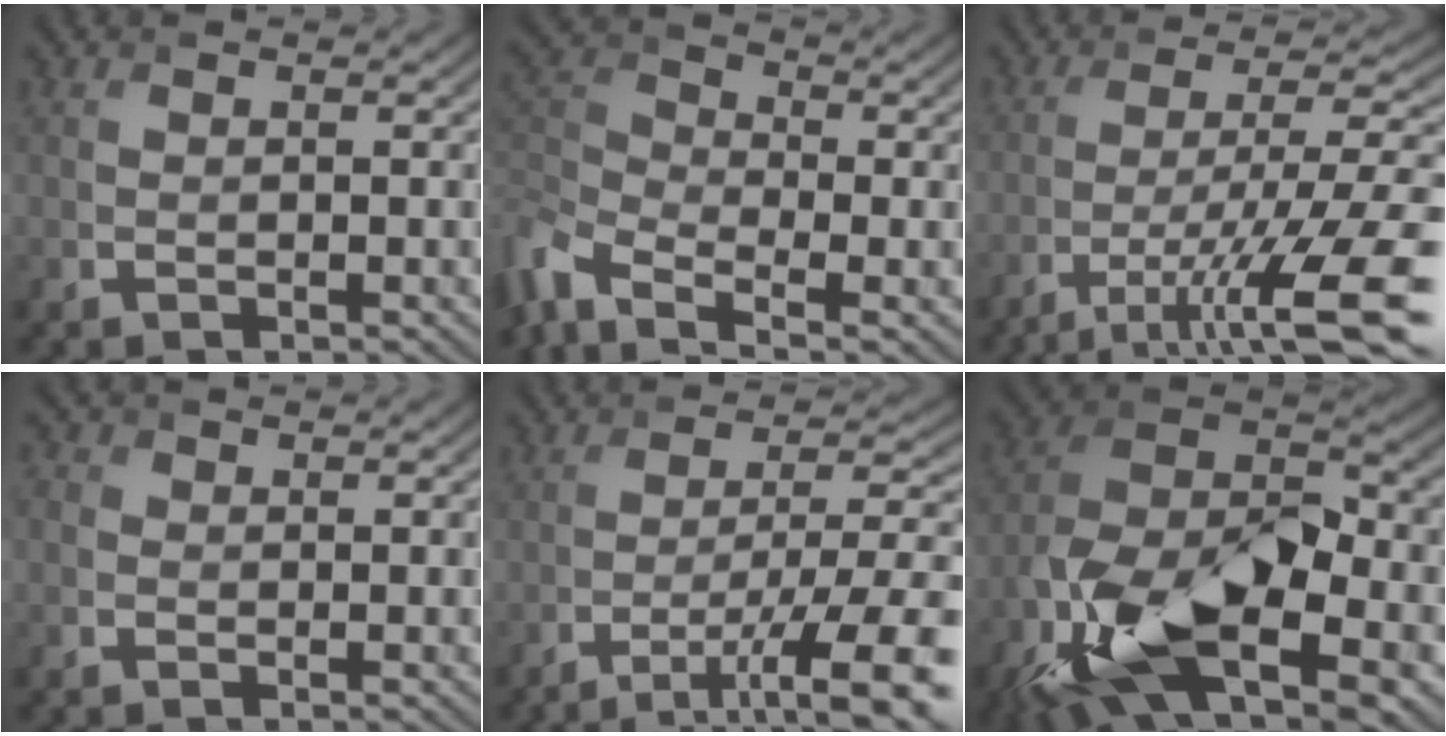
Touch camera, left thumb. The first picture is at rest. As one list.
[{"total": 7.7, "force": [-4.1, 3.8, 5.2], "torque": [-0.132, -0.009, -0.096]}, {"total": 13.2, "force": [-7.7, 2.5, 10.4], "torque": [-0.178, -0.002, -0.129]}, {"total": 1.9, "force": [0.1, 1.7, 0.8], "torque": [-0.022, 0.000, 0.000]}, {"total": 11.9, "force": [-6.9, 2.5, 9.3], "torque": [-0.150, 0.003, -0.104]}, {"total": 15.9, "force": [-7.8, 7.7, 11.6], "torque": [-0.241, -0.008, -0.153]}]